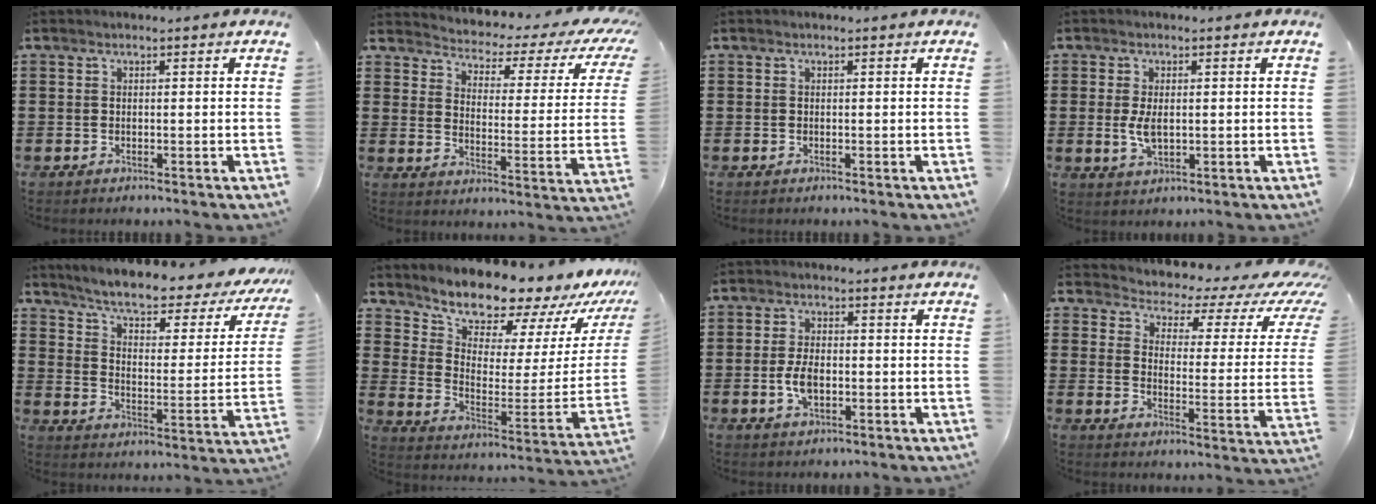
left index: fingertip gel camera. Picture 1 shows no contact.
{"total": 2.5, "force": [1.8, 0.9, 1.5], "torque": [-0.045, -0.025, 0.021]}
{"total": 0.0}
{"total": 3.9, "force": [0.1, 2.0, 3.4], "torque": [-0.081, -0.002, -0.002]}
{"total": 6.4, "force": [5.1, 0.8, 3.8], "torque": [-0.087, -0.036, 0.079]}
{"total": 10.2, "force": [10.0, 2.0, 1.3], "torque": [-0.053, -0.103, 0.169]}
{"total": 4.6, "force": [-0.7, 2.4, 3.9], "torque": [-0.091, -0.003, -0.018]}
{"total": 2.9, "force": [2.2, 1.2, 1.5], "torque": [-0.039, -0.030, 0.027]}